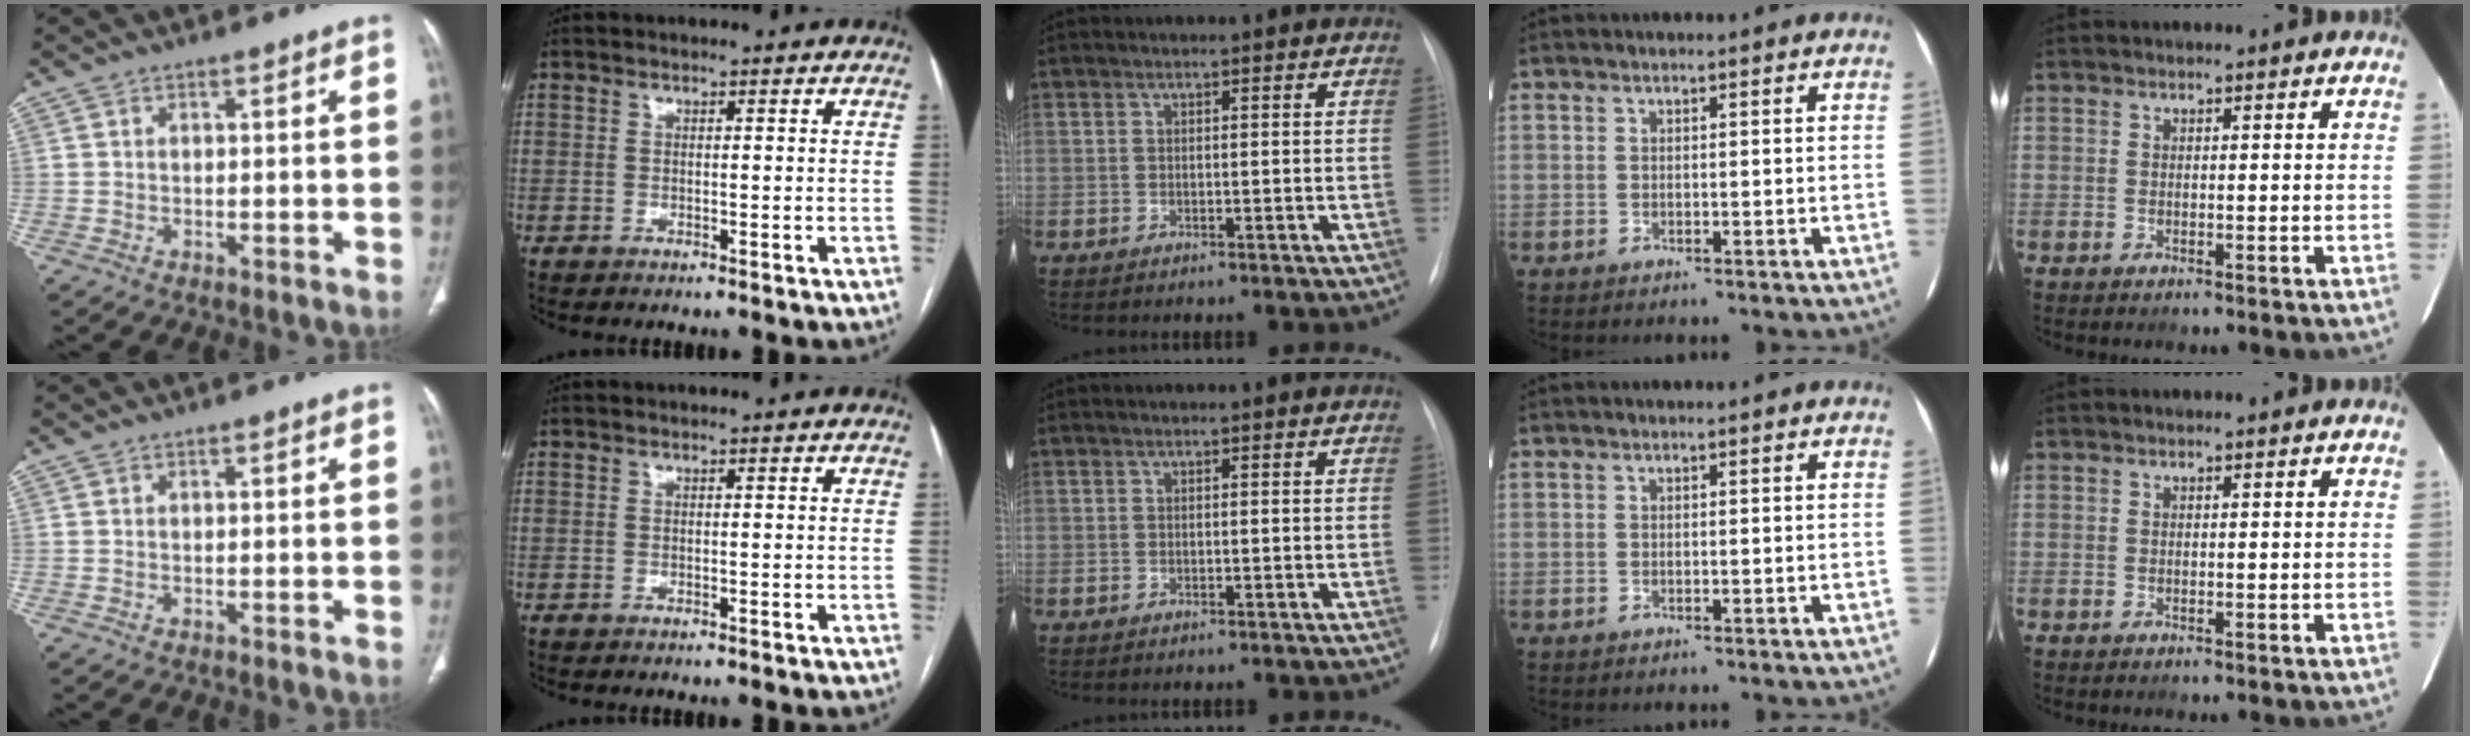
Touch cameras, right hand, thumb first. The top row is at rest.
{}